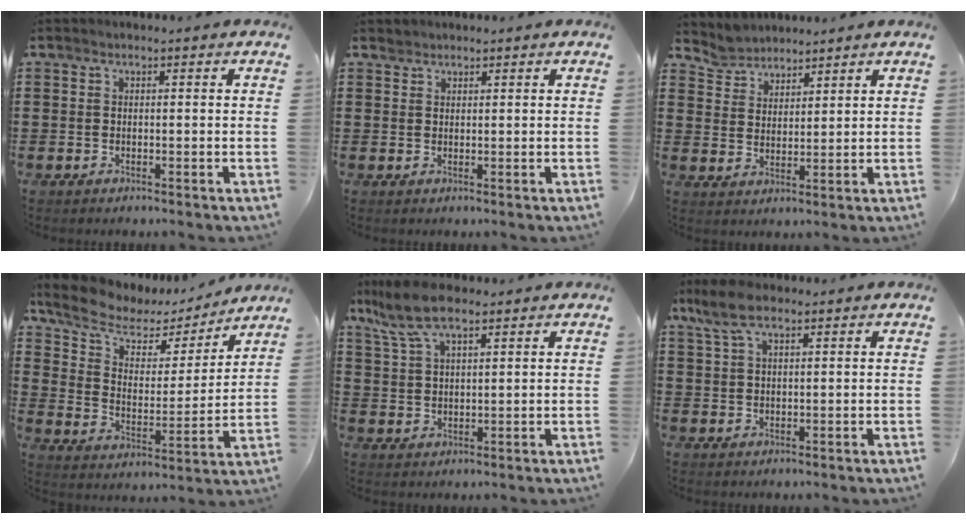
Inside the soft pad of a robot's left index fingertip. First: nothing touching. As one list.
[{"total": 1.1, "force": [1.0, 0.4, 0.0], "torque": [-0.003, -0.001, 0.021]}, {"total": 3.9, "force": [3.6, 1.3, -0.6], "torque": [-0.007, -0.012, 0.068]}, {"total": 6.9, "force": [5.3, 3.4, 2.9], "torque": [-0.087, -0.027, 0.090]}, {"total": 7.8, "force": [5.2, 2.7, 5.2], "torque": [-0.120, -0.001, 0.095]}, {"total": 5.5, "force": [3.1, 2.1, 4.0], "torque": [-0.090, 0.007, 0.056]}]